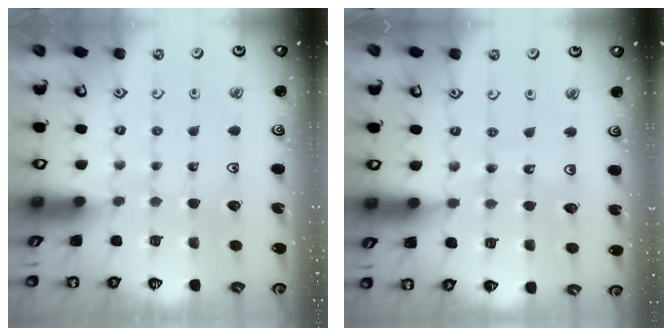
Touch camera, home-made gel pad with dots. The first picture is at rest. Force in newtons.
{"total": 8.2, "press": 7.6, "slide": 3.0}